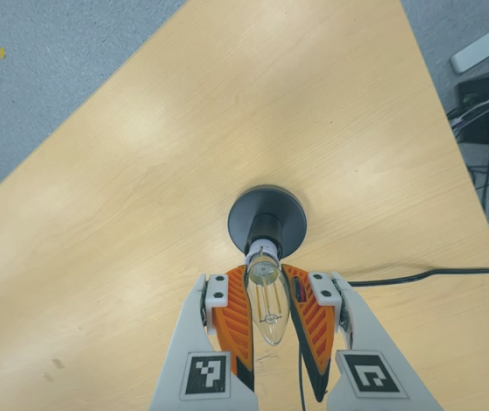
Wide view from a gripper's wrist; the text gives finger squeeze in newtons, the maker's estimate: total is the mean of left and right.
{"total": 16.2, "left": 15.2, "right": 17.1}